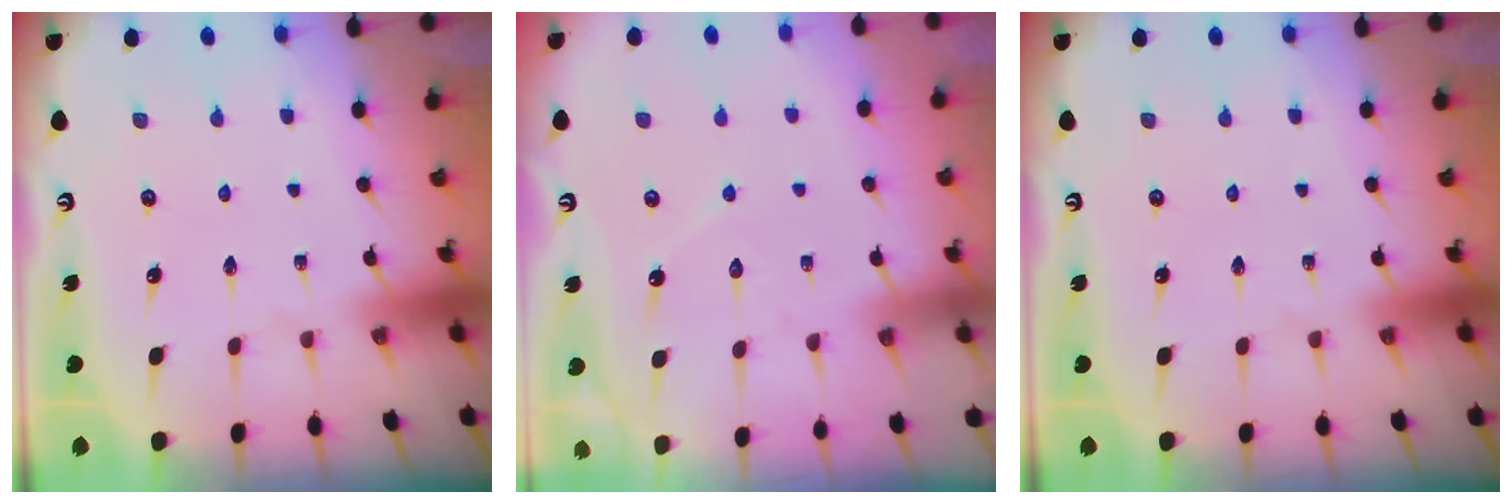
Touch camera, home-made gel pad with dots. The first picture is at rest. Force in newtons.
{"total": 5.2, "press": 5.1, "slide": 0.5}
{"total": 0.0}